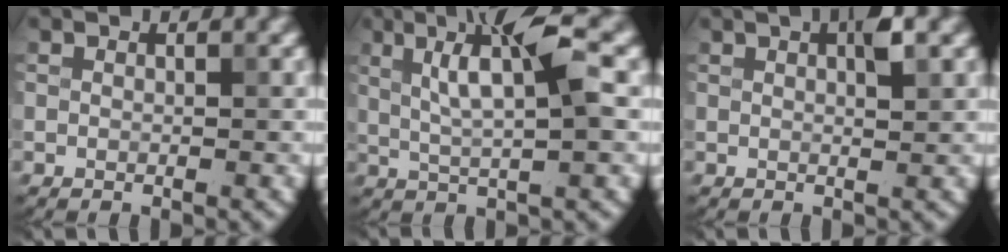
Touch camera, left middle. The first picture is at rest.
{"total": 5.9, "force": [0.7, 0.3, 5.9], "torque": [-0.122, 0.005, 0.032]}
{"total": 1.1, "force": [0.0, -0.2, 1.1], "torque": [-0.030, 0.001, 0.018]}